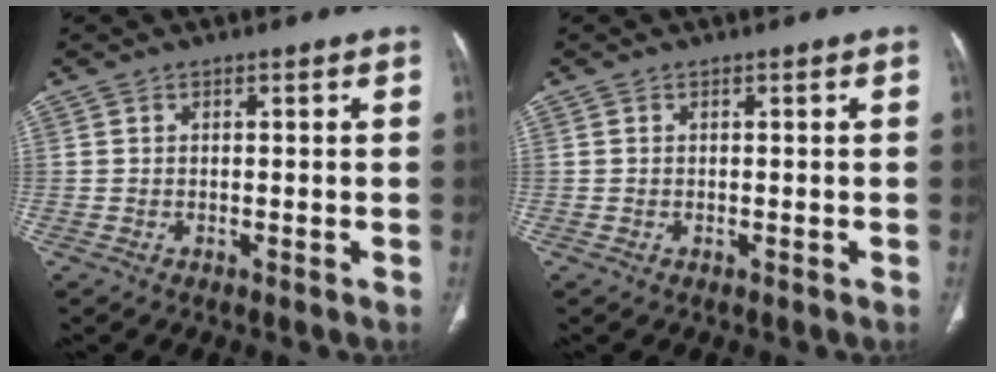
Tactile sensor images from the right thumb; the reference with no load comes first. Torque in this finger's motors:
{"motor_torque": [0.06, -0.10, 0.10, -0.48, -0.03]}